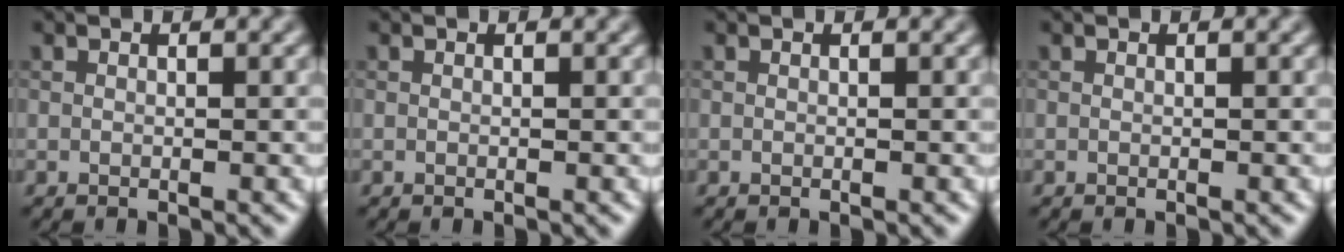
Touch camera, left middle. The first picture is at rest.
{"total": 0.0}
{"total": 0.0}
{"total": 0.0}